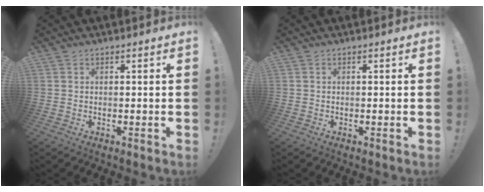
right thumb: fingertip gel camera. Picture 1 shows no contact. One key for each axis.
{"total": 0.0}